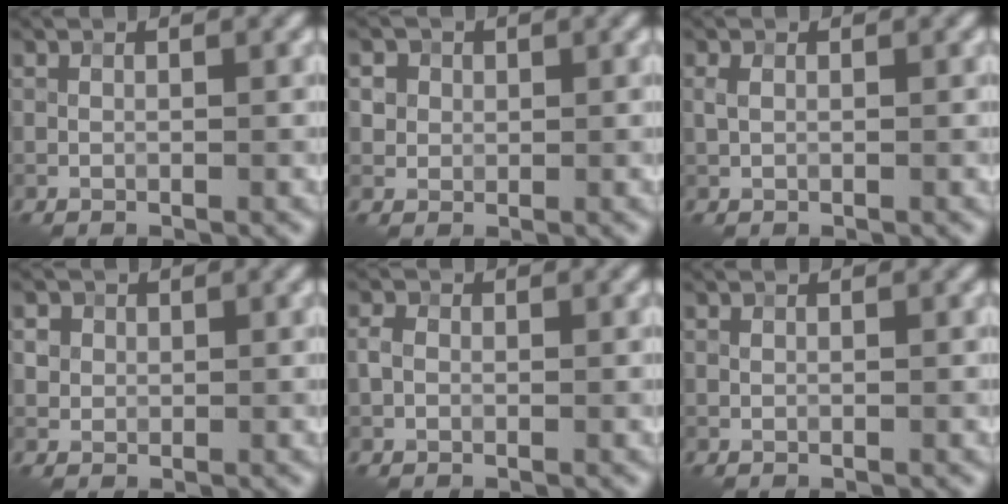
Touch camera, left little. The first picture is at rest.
{"total": 3.1, "force": [1.3, 2.5, 1.2], "torque": [-0.017, 0.006, 0.019]}
{"total": 0.9, "force": [0.2, 0.6, 0.6], "torque": [-0.017, 0.003, 0.003]}
{"total": 2.3, "force": [1.0, 1.9, 0.8], "torque": [-0.016, 0.003, 0.022]}
{"total": 1.2, "force": [0.0, 1.1, 0.7], "torque": [-0.013, 0.003, -0.006]}
{"total": 0.0}